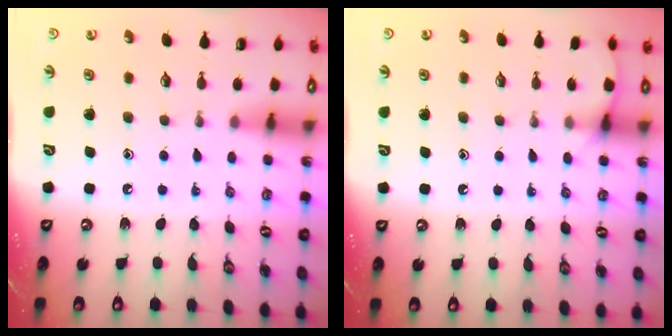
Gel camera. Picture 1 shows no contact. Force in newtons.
{"total": 6.0, "press": 5.9, "slide": 0.7}